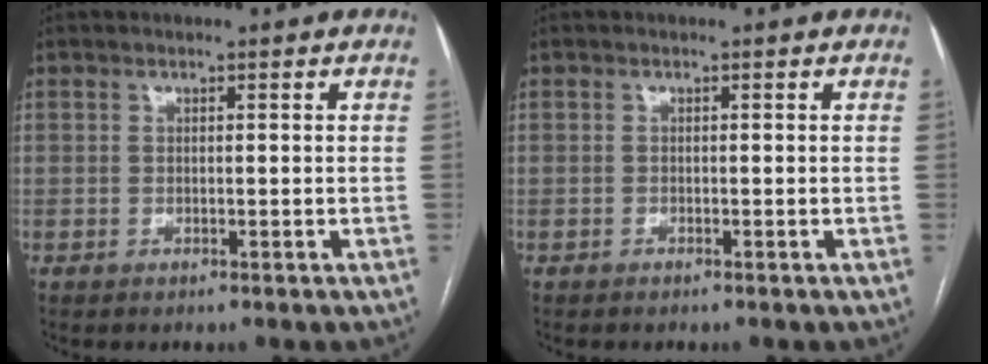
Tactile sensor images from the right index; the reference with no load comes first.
{"total": 0.0}